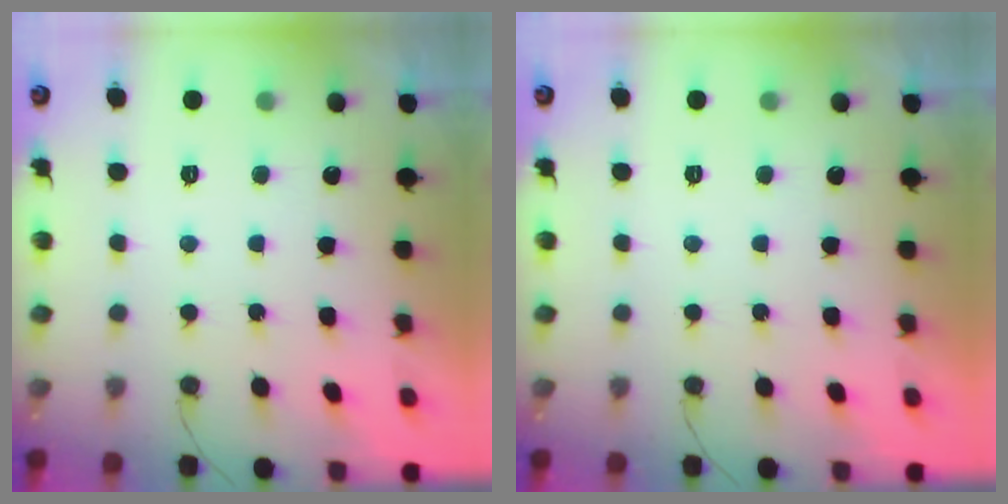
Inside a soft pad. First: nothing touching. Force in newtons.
{"total": 0.0}